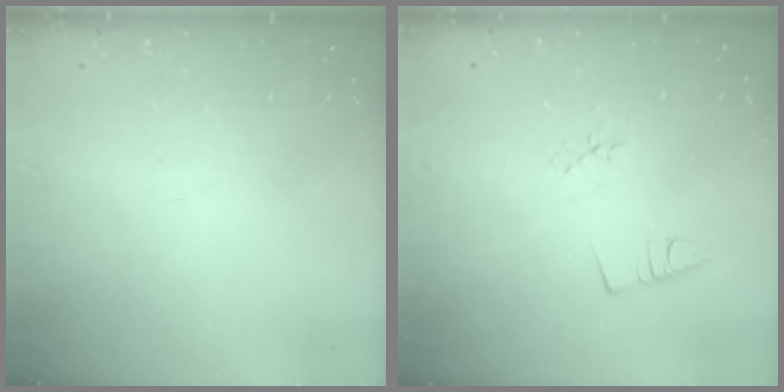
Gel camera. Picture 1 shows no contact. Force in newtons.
{"total": 1.9, "press": 1.3, "slide": 1.3}